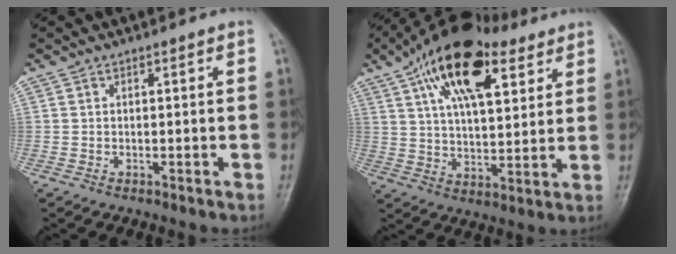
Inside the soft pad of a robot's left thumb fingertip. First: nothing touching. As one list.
[{"total": 18.3, "force": [9.2, 8.6, 13.3], "torque": [-0.193, -0.013, 0.153]}]